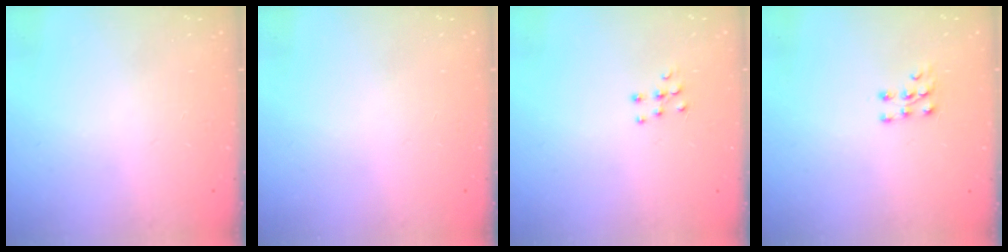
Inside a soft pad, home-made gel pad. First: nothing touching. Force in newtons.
{"total": 0.0}
{"total": 5.3, "press": 5.2, "slide": 0.4}
{"total": 6.6, "press": 6.6, "slide": 0.8}